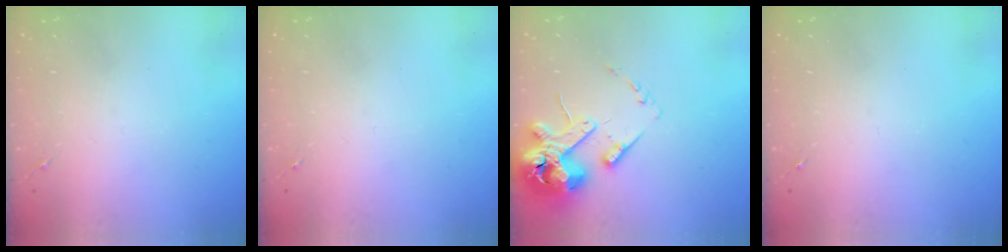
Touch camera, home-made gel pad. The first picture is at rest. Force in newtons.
{"total": 0.0}
{"total": 15.9, "press": 15.7, "slide": 2.5}
{"total": 0.0}